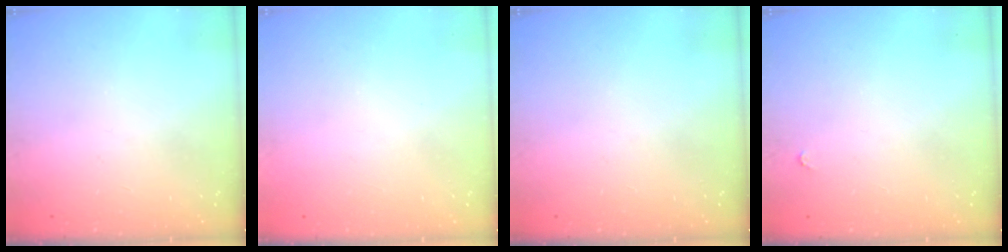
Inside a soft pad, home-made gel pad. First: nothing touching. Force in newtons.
{"total": 1.5, "press": 1.5, "slide": 0.1}
{"total": 0.0}
{"total": 2.8, "press": 2.8, "slide": 0.4}